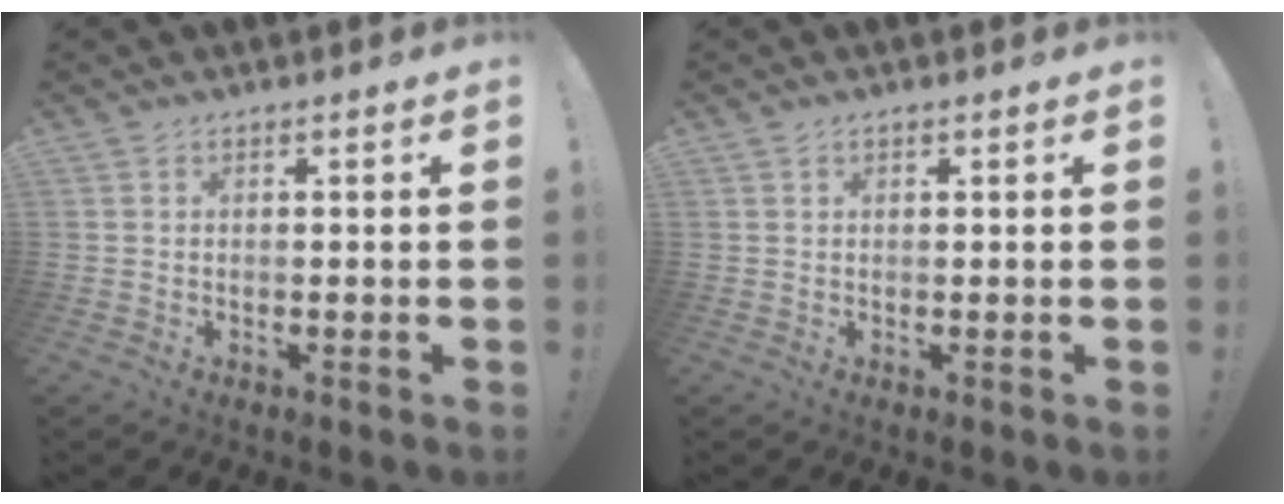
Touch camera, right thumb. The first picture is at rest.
{"total": 0.7, "force": [0.5, 0.3, 0.3], "torque": [-0.004, 0.000, 0.010]}